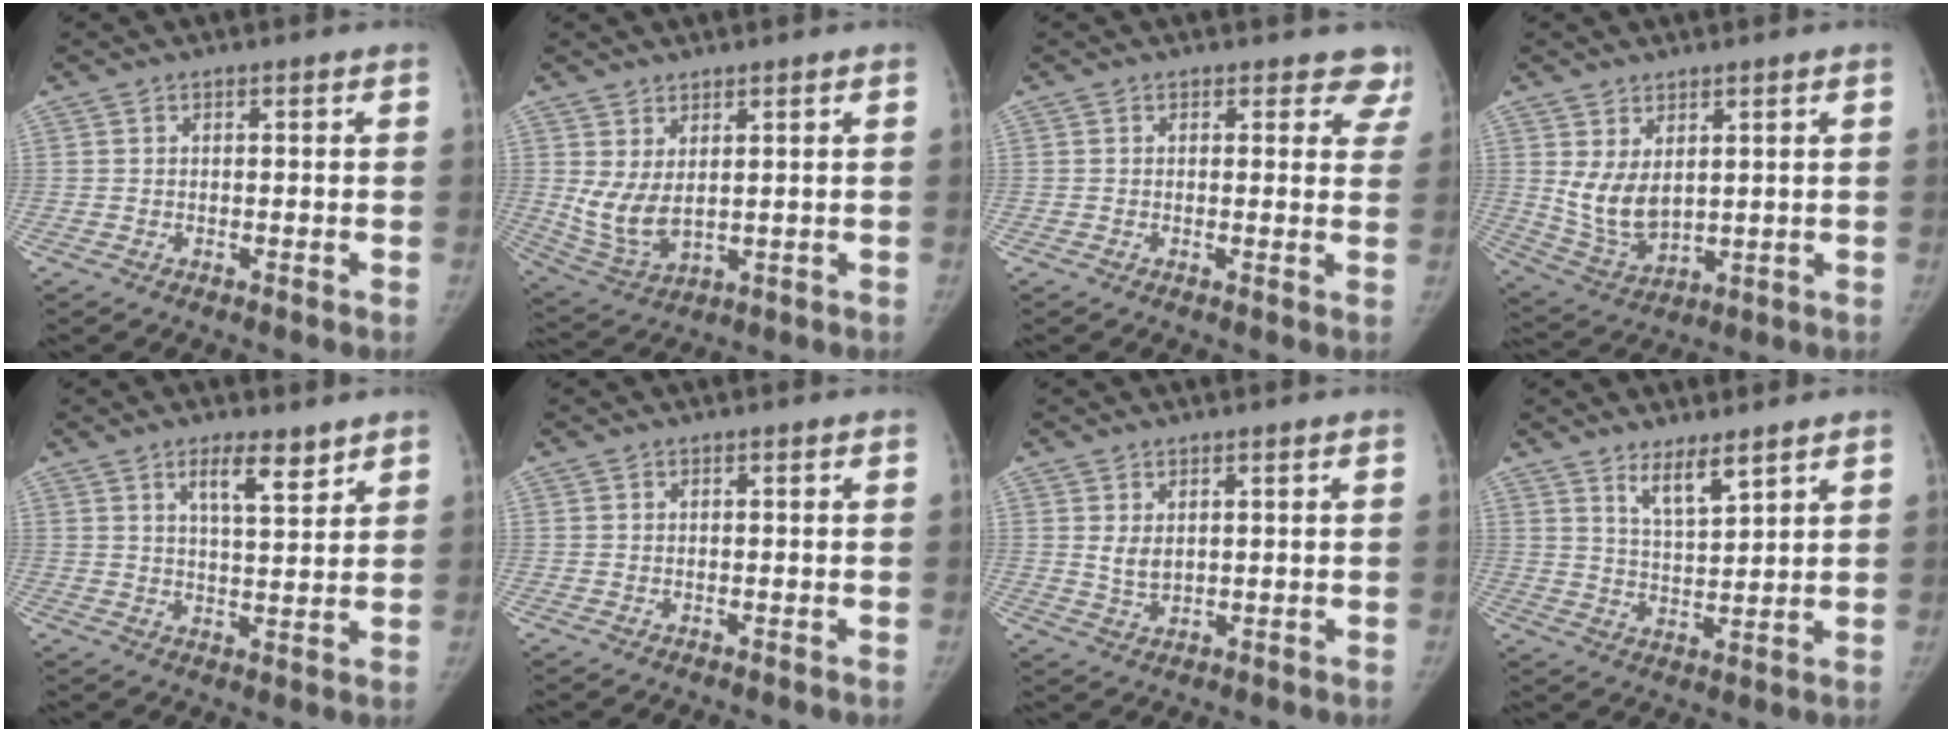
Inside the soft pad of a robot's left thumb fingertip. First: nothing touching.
{"total": 7.2, "force": [1.6, 3.7, 6.0], "torque": [-0.120, -0.021, 0.050]}
{"total": 5.3, "force": [4.5, 2.7, 0.6], "torque": [0.043, -0.018, 0.023]}
{"total": 8.2, "force": [2.2, 4.9, 6.2], "torque": [-0.107, -0.023, 0.065]}
{"total": 6.7, "force": [4.5, 2.0, 4.6], "torque": [-0.060, -0.033, 0.072]}
{"total": 0.0}
{"total": 3.1, "force": [1.1, 1.9, 2.2], "torque": [-0.033, -0.014, 0.027]}
{"total": 6.1, "force": [4.4, 1.5, 4.0], "torque": [-0.060, -0.041, 0.082]}